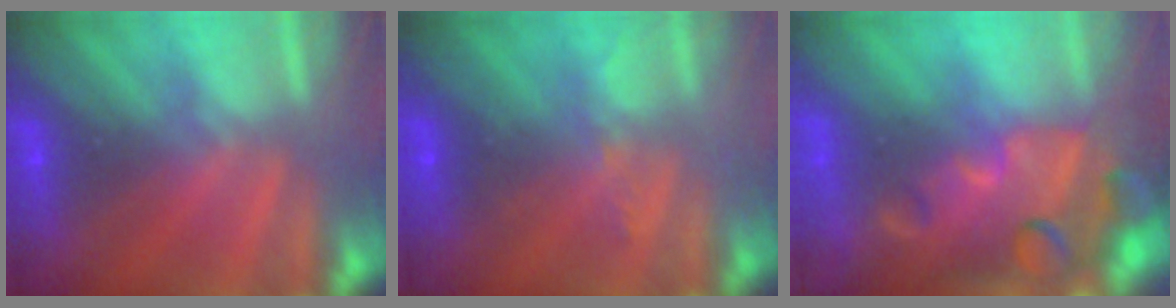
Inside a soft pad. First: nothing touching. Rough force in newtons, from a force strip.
{"total": 2.3}
{"total": 5.7}